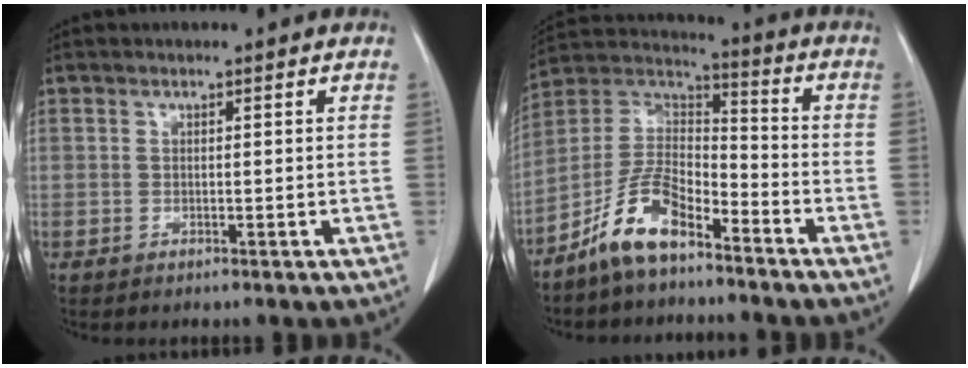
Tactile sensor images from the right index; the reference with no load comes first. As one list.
[{"total": 10.8, "force": [-7.5, 4.1, 6.7], "torque": [-0.145, 0.020, -0.145]}]